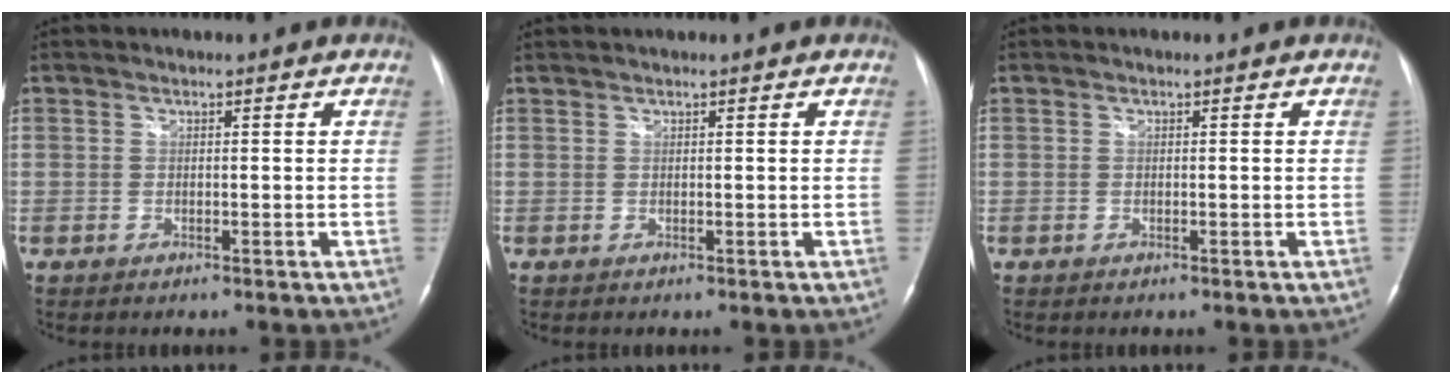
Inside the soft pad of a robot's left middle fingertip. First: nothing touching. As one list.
[{"total": 0.7, "force": [0.7, -0.1, 0.2], "torque": [-0.005, 0.009, 0.018]}, {"total": 0.0}]